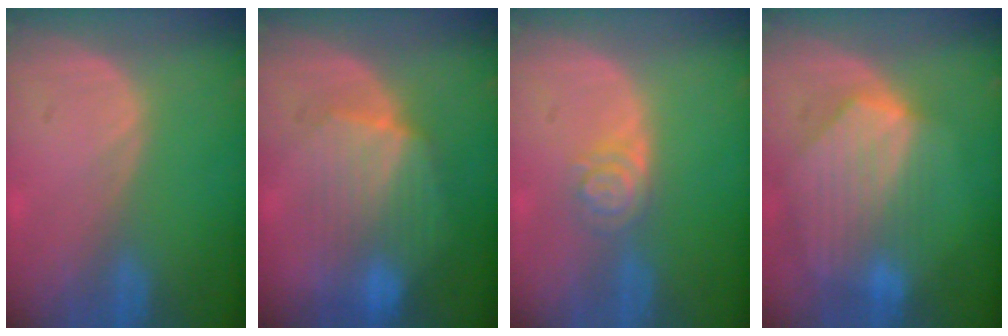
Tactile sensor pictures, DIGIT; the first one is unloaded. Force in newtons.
{"total": 8.0, "press": 7.9, "slide": 1.0}
{"total": 4.1, "press": 3.8, "slide": 1.7}
{"total": 8.8, "press": 7.9, "slide": 3.9}